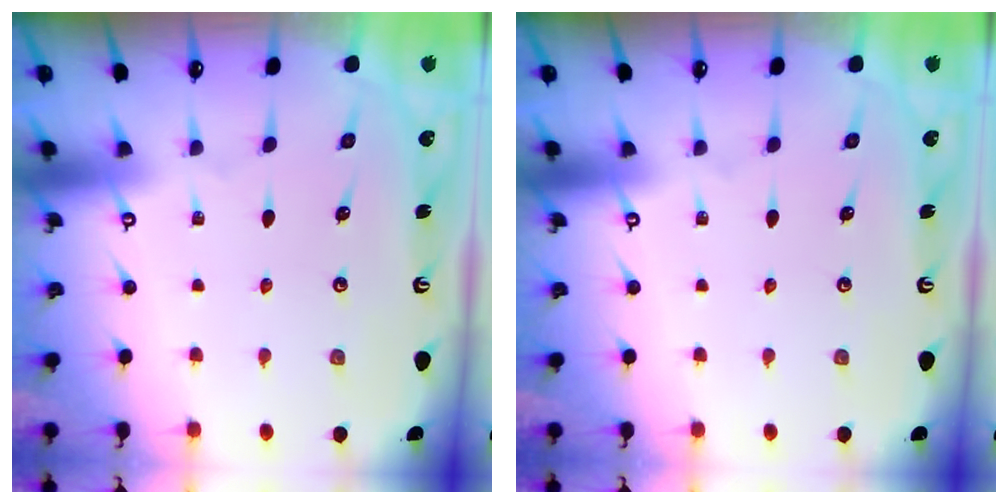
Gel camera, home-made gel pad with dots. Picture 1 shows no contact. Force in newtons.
{"total": 0.0}